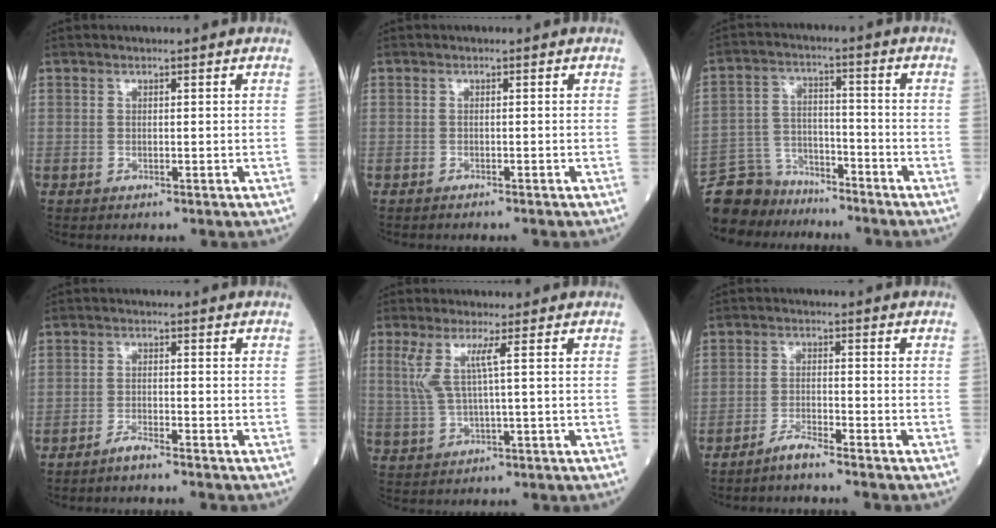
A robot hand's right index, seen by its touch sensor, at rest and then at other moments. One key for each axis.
{"total": 1.6, "fx": -1.4, "fy": -0.1, "fz": 0.7, "tx": -0.010, "ty": 0.000, "tz": -0.018}
{"total": 9.3, "fx": -8.5, "fy": 3.8, "fz": -0.1, "tx": -0.004, "ty": 0.025, "tz": -0.157}
{"total": 2.7, "fx": -2.5, "fy": -0.4, "fz": 1.0, "tx": -0.023, "ty": -0.004, "tz": -0.043}
{"total": 4.2, "fx": 1.4, "fy": -0.5, "fz": 4.0, "tx": -0.095, "ty": 0.006, "tz": 0.035}
{"total": 3.4, "fx": -3.2, "fy": -0.6, "fz": 1.2, "tx": -0.027, "ty": -0.010, "tz": -0.061}